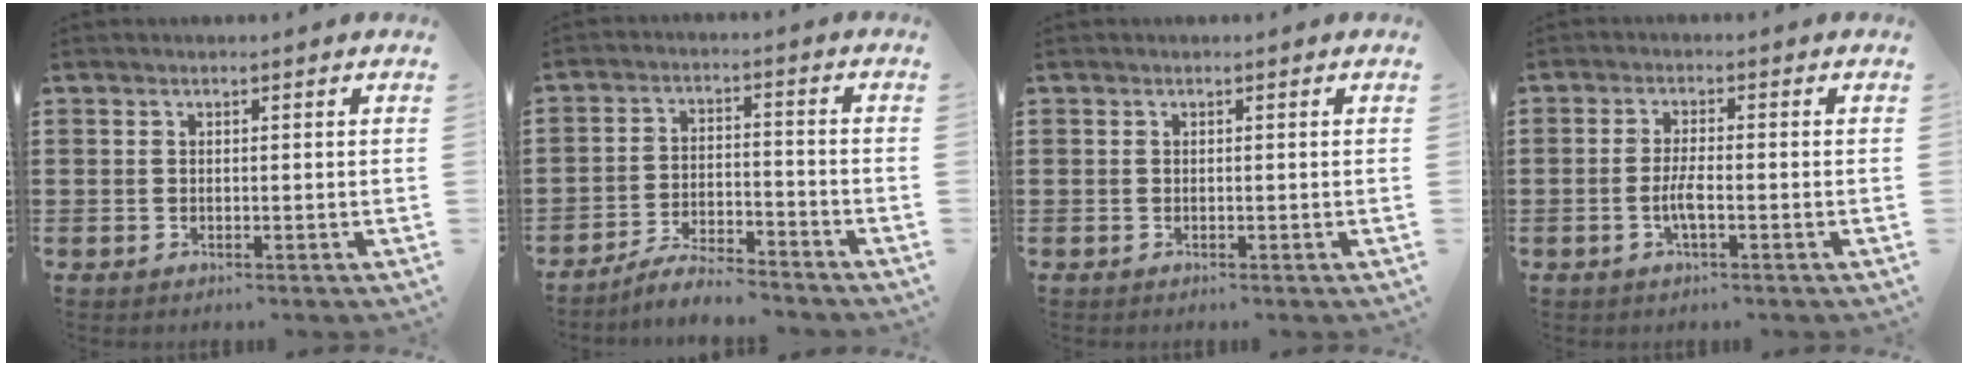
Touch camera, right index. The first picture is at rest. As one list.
[{"total": 5.4, "force": [-5.1, 0.3, 1.6], "torque": [-0.035, 0.002, -0.100]}, {"total": 0.0}, {"total": 3.2, "force": [-1.0, 0.7, 2.9], "torque": [-0.067, -0.004, -0.024]}]